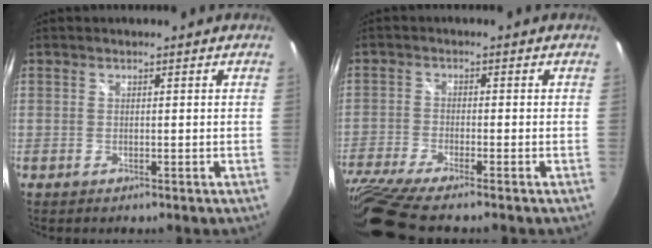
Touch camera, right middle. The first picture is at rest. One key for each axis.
{"total": 11.1, "fx": -9.3, "fy": 0.3, "fz": 6.1, "tx": -0.146, "ty": -0.050, "tz": -0.169}